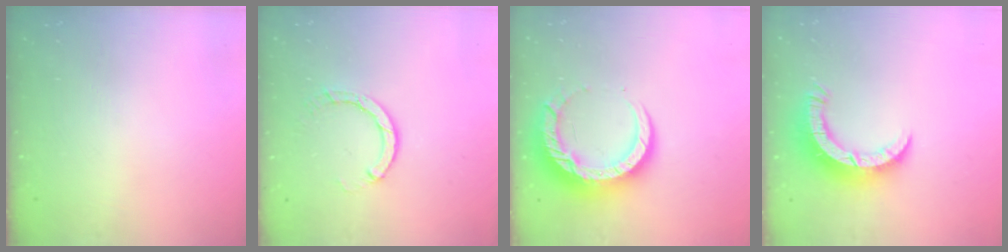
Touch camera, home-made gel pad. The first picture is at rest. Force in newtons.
{"total": 3.9, "press": 3.9, "slide": 0.4}
{"total": 13.5, "press": 13.4, "slide": 1.5}
{"total": 7.8, "press": 7.8, "slide": 0.8}